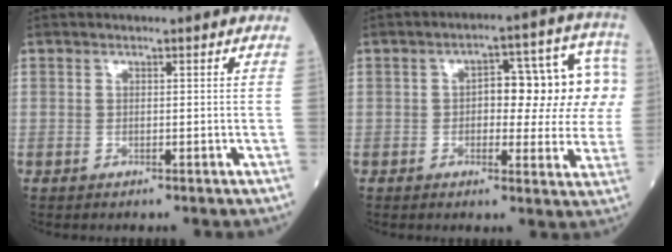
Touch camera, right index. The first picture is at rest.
{"total": 12.3, "force": [1.2, 5.1, 11.1], "torque": [-0.129, 0.045, 0.015]}